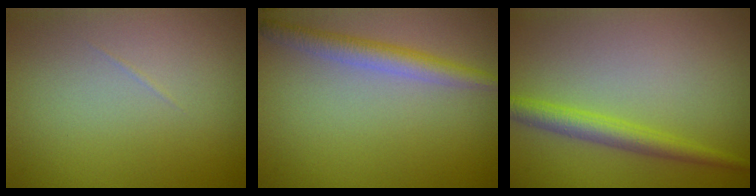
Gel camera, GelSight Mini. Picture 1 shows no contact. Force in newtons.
{"total": 2.8, "press": 2.8, "slide": 0.2}
{"total": 2.8, "press": 2.8, "slide": 0.2}